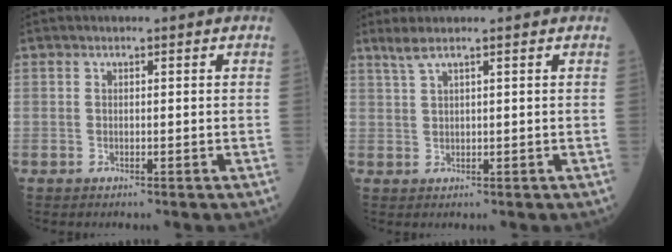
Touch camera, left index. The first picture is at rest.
{"total": 2.3, "force": [1.8, -0.3, 1.4], "torque": [-0.039, 0.010, 0.044]}